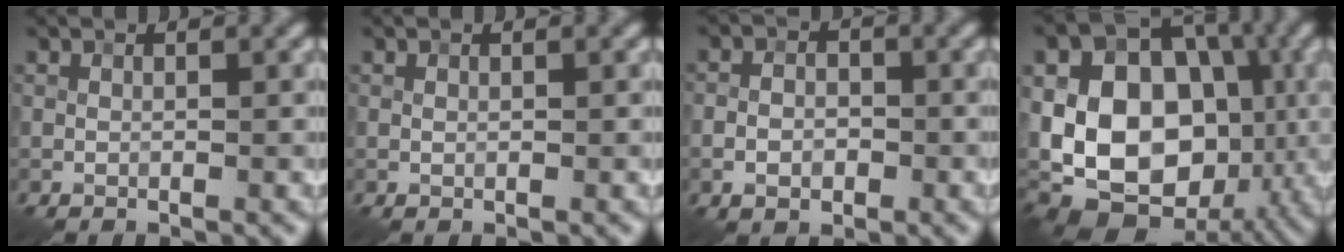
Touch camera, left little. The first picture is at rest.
{"total": 0.0}
{"total": 2.6, "force": [-0.9, 1.8, 1.5], "torque": [-0.024, 0.001, -0.019]}
{"total": 16.7, "force": [-1.3, 12.6, 10.9], "torque": [-0.183, 0.012, -0.031]}